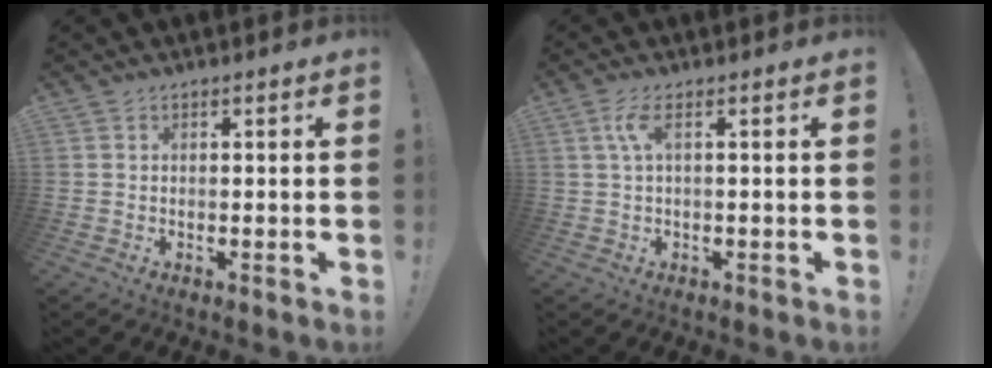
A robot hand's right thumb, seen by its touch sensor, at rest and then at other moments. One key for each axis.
{"total": 4.2, "fx": 0.9, "fy": 0.7, "fz": 4.0, "tx": -0.084, "ty": 0.002, "tz": 0.016}